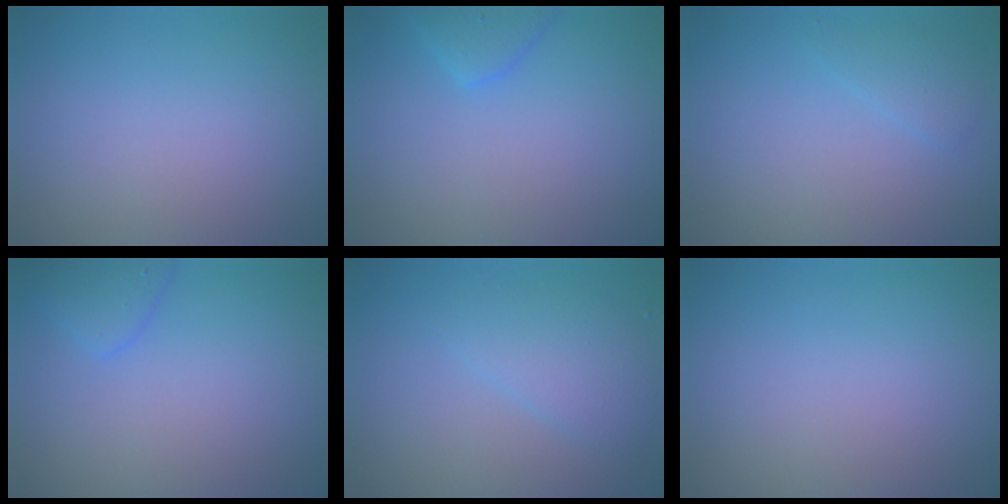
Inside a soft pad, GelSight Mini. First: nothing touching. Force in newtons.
{"total": 2.1, "press": 2.1, "slide": 0.1}
{"total": 1.3, "press": 1.3, "slide": 0.0}
{"total": 1.9, "press": 1.9, "slide": 0.1}
{"total": 2.5, "press": 2.5, "slide": 0.1}
{"total": 0.0}